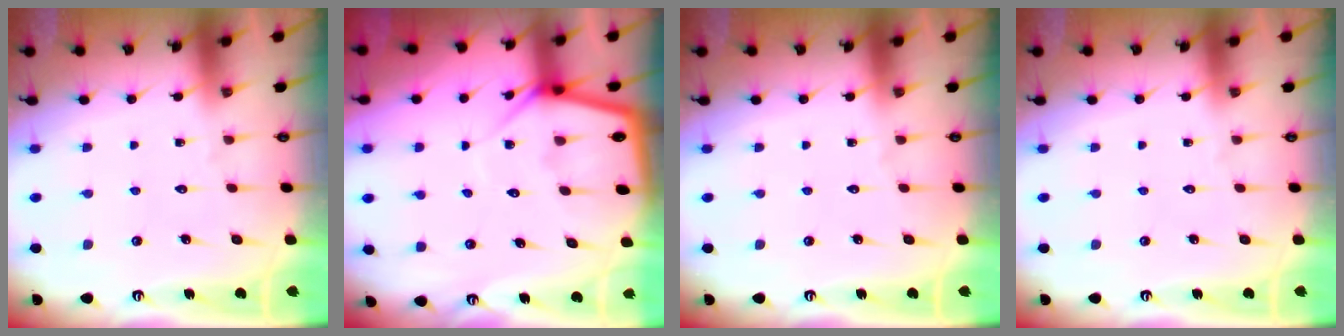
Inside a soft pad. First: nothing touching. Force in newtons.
{"total": 6.1, "press": 6.1, "slide": 0.5}
{"total": 0.0}
{"total": 0.0}